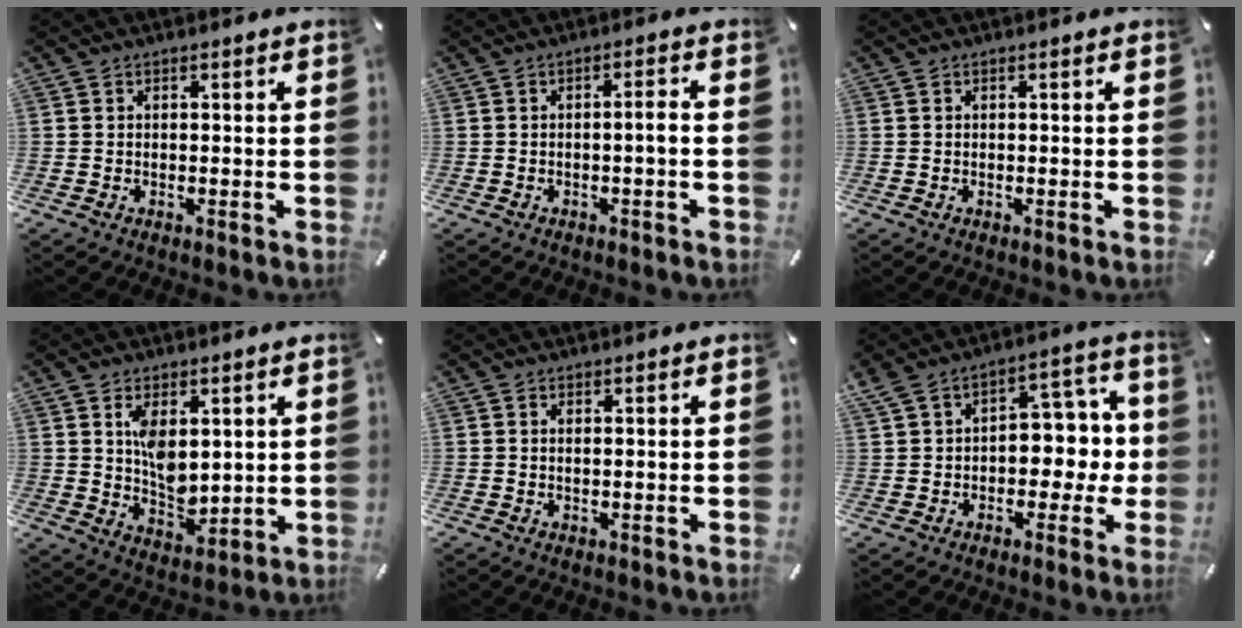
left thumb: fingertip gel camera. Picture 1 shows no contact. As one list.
[{"total": 2.8, "force": [-0.7, 0.3, 2.7], "torque": [-0.047, 0.002, -0.015]}, {"total": 0.0}, {"total": 8.6, "force": [2.7, 5.5, 6.0], "torque": [-0.090, -0.019, 0.046]}, {"total": 0.8, "force": [0.2, 0.2, 0.8], "torque": [-0.015, -0.001, 0.004]}, {"total": 9.9, "force": [0.6, 7.6, 6.3], "torque": [-0.083, 0.002, 0.011]}]